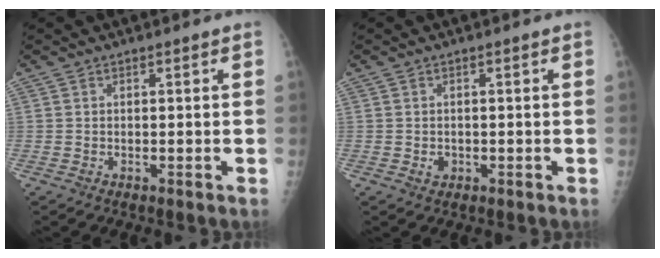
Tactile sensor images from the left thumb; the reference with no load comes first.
{"total": 1.2, "force": [-0.3, 1.1, 0.6], "torque": [-0.004, 0.002, -0.001]}